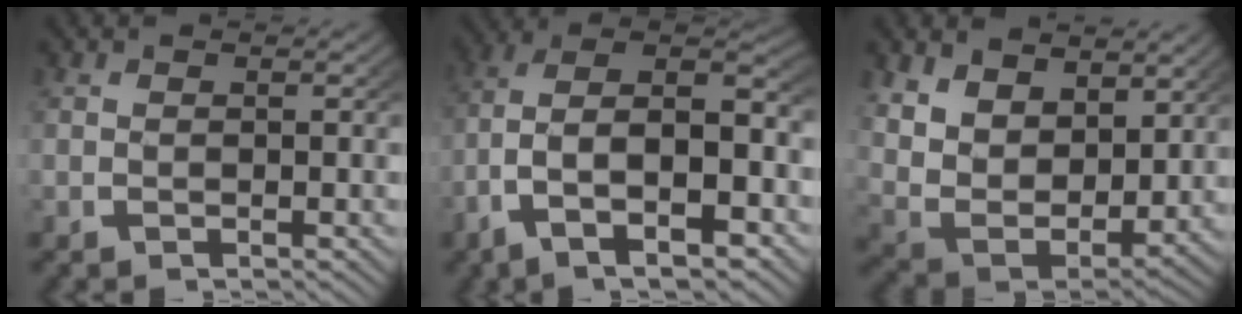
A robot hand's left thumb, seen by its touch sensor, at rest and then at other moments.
{"total": 13.7, "force": [-1.0, 9.0, 10.3], "torque": [-0.199, -0.036, -0.015]}
{"total": 9.6, "force": [1.6, 7.1, 6.3], "torque": [-0.165, -0.046, 0.039]}